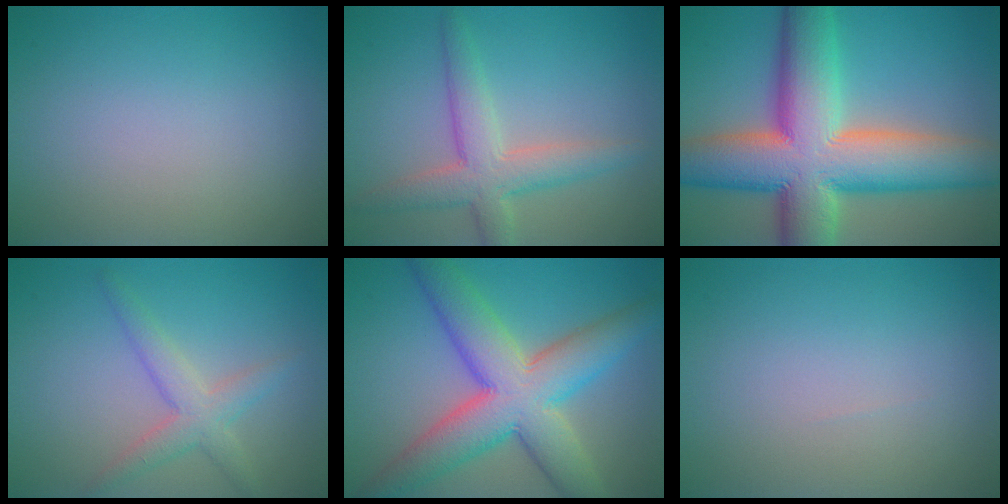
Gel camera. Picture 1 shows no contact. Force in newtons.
{"total": 4.6, "press": 4.6, "slide": 0.4}
{"total": 15.0, "press": 15.0, "slide": 0.8}
{"total": 3.1, "press": 3.1, "slide": 0.1}
{"total": 10.0, "press": 10.0, "slide": 0.6}
{"total": 0.0}